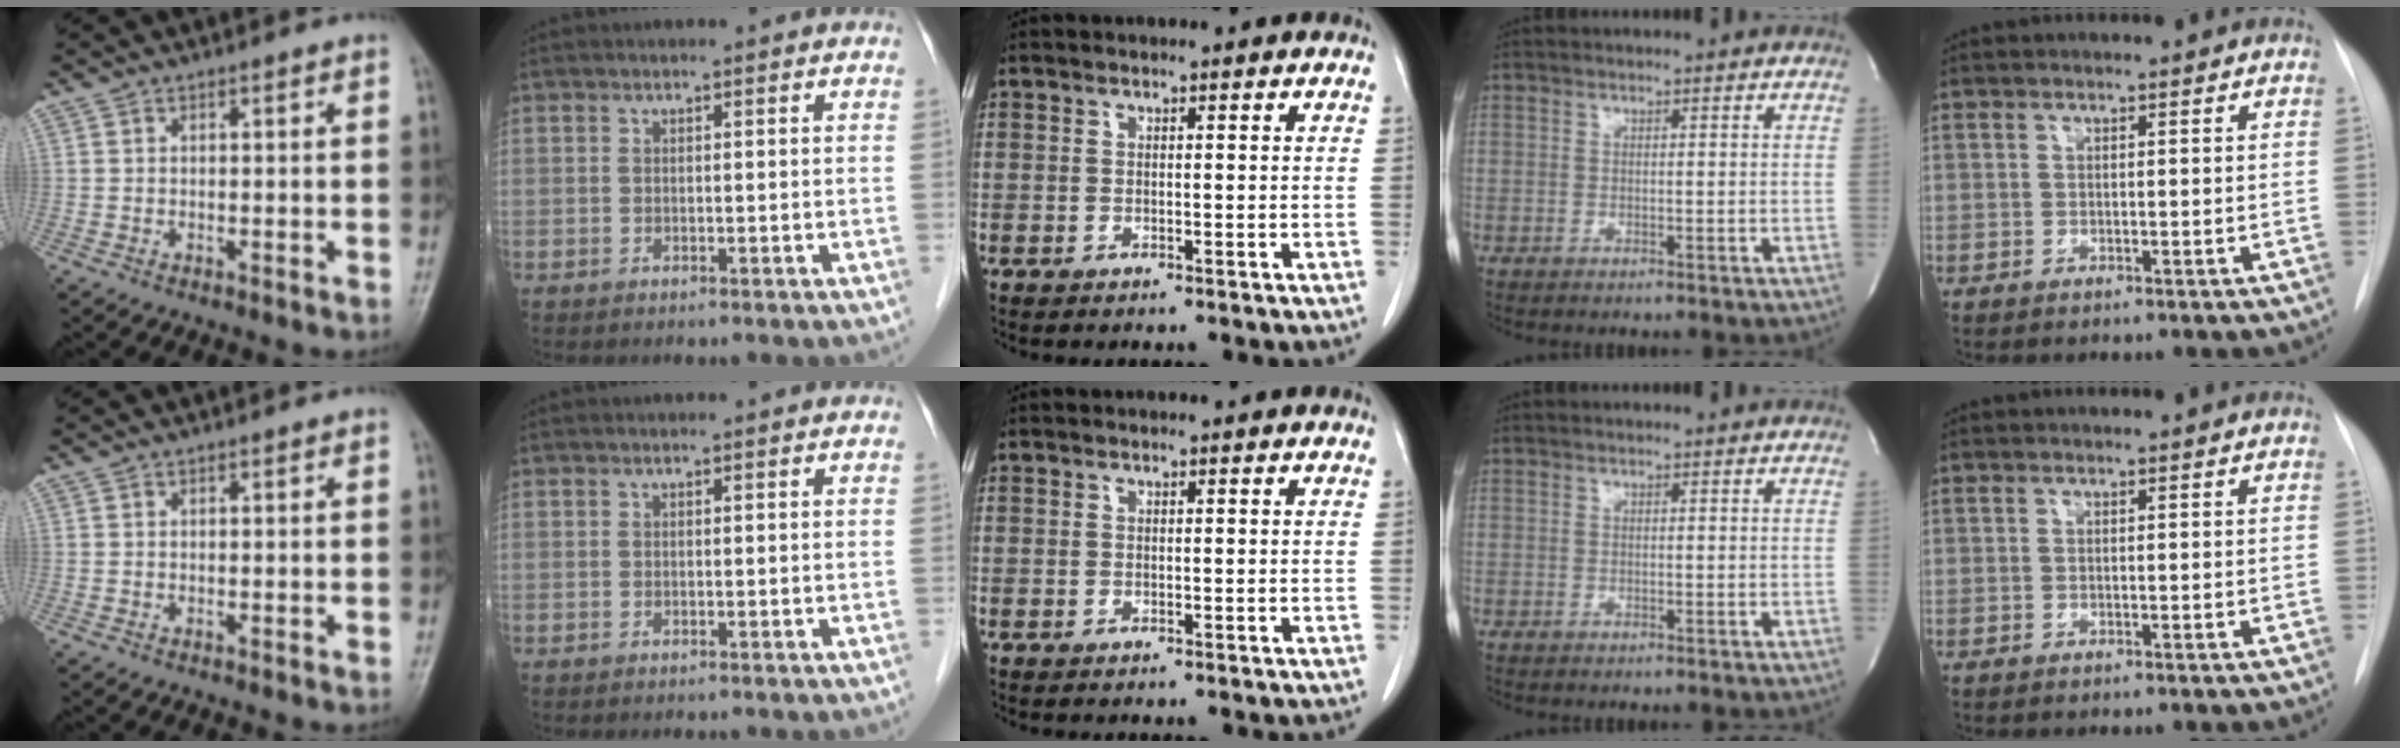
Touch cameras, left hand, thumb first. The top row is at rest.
{}